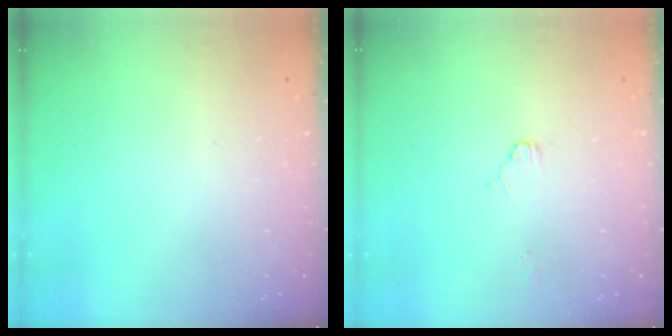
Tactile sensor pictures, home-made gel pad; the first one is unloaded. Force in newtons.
{"total": 2.0, "press": 2.0, "slide": 0.2}